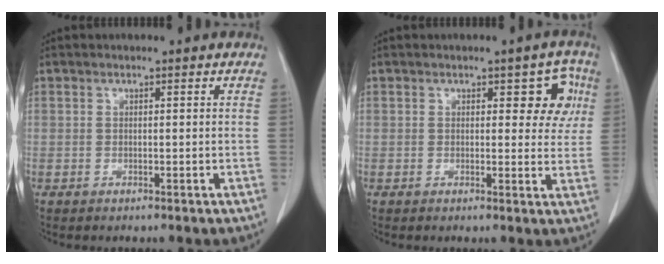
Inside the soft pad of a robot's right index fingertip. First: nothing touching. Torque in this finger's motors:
{"motor_torque": [0.08, 0.07, 0.05, 0.00]}